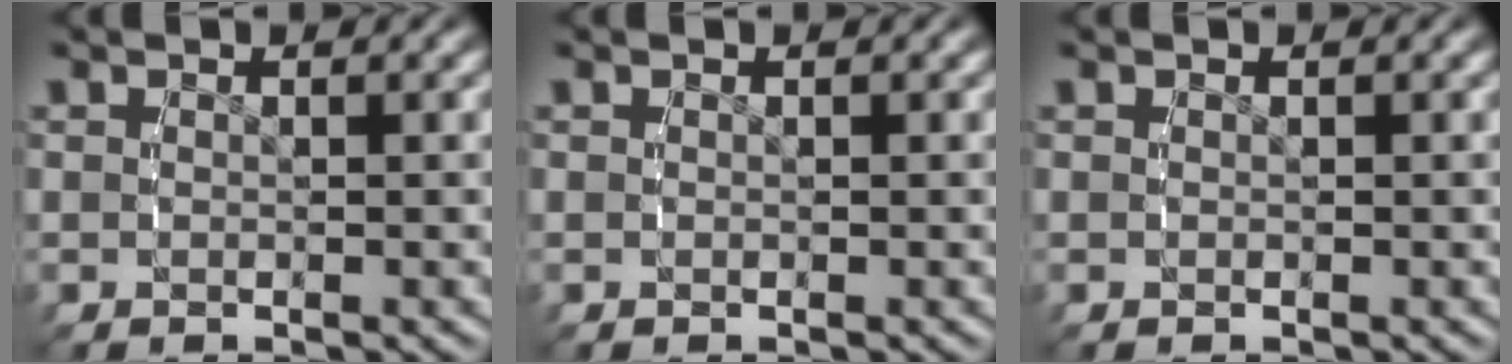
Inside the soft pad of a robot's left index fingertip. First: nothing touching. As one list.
[{"total": 0.0}, {"total": 0.0}]